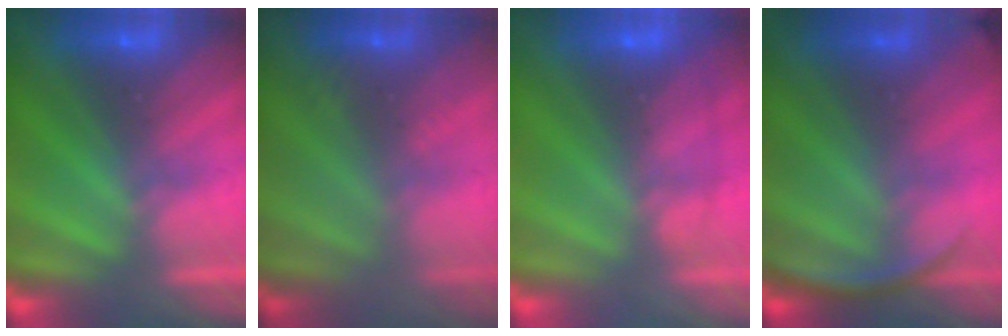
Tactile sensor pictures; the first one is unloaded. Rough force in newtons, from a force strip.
{"total": 2.4}
{"total": 1.7}
{"total": 3.2}